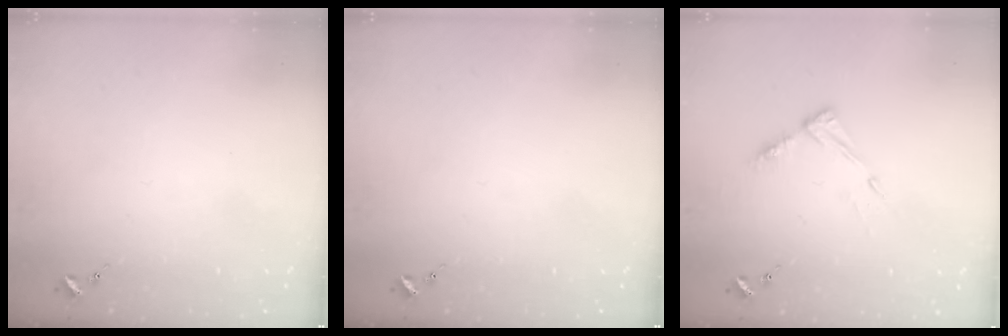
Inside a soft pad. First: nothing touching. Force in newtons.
{"total": 0.0}
{"total": 6.8, "press": 6.8, "slide": 0.5}